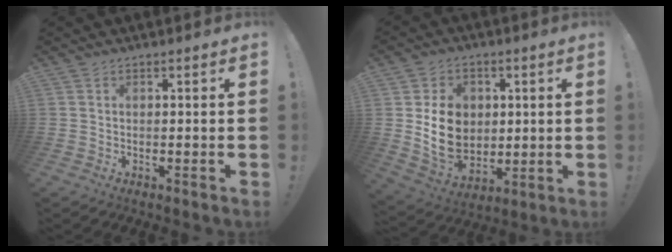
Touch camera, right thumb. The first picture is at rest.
{"total": 14.6, "force": [2.7, 12.2, 7.6], "torque": [-0.131, -0.023, 0.055]}